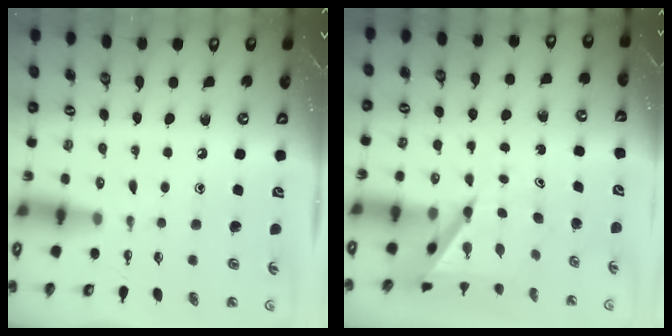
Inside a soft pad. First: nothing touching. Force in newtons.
{"total": 6.6, "press": 6.5, "slide": 0.6}